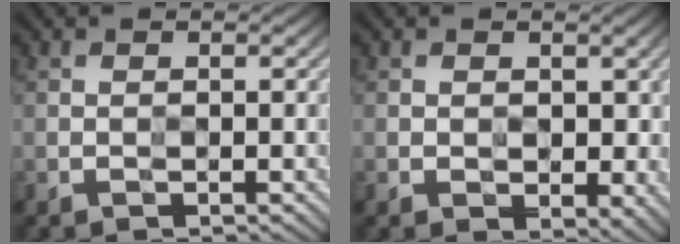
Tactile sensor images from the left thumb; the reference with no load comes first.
{"total": 2.5, "force": [0.5, 1.9, 1.6], "torque": [-0.028, -0.013, 0.011]}